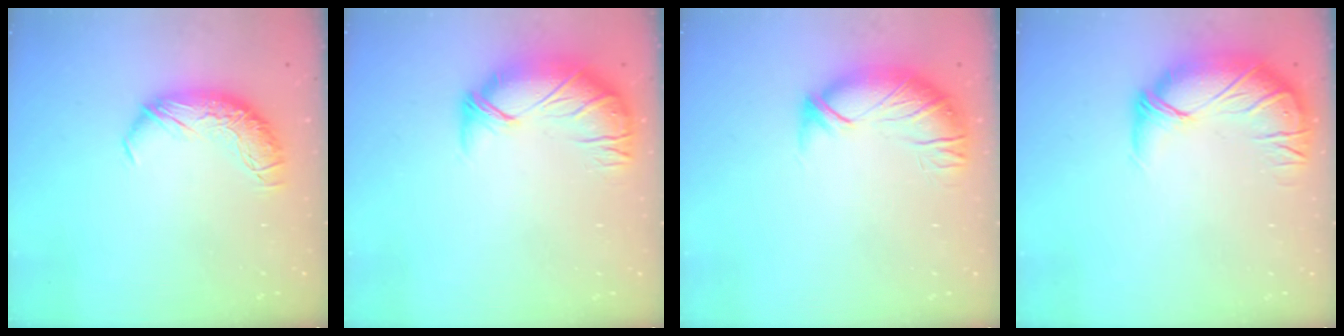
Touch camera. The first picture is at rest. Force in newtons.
{"total": 2.5, "press": 0.5, "slide": 2.5}
{"total": 3.0, "press": 1.6, "slide": 2.5}
{"total": 2.8, "press": 0.1, "slide": 2.8}